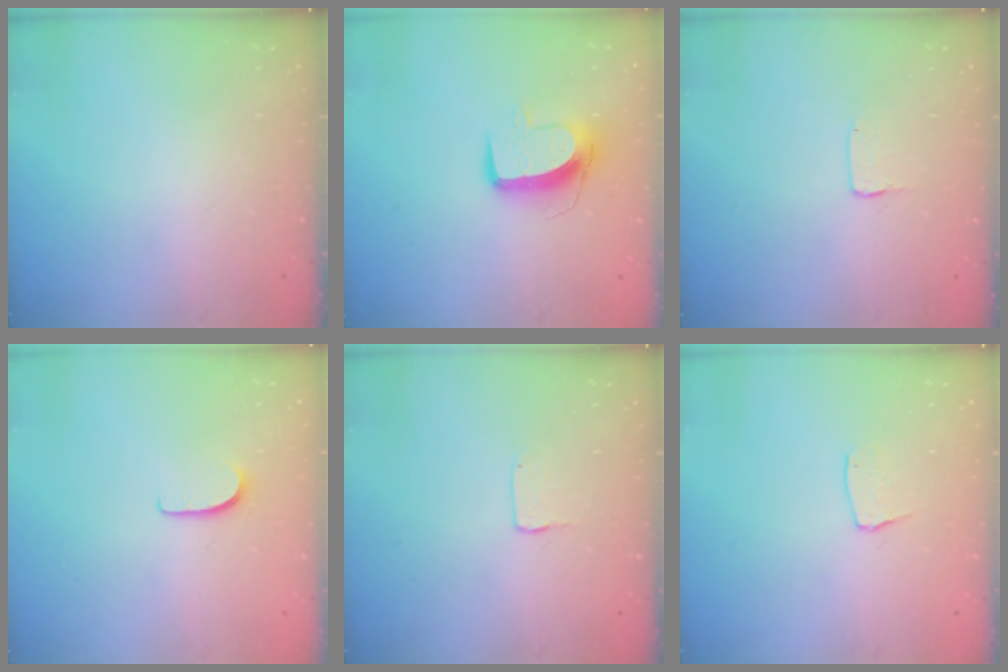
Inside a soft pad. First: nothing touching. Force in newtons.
{"total": 10.3, "press": 10.3, "slide": 0.5}
{"total": 1.0, "press": 1.0, "slide": 0.1}
{"total": 5.1, "press": 5.1, "slide": 0.5}
{"total": 1.0, "press": 1.0, "slide": 0.1}
{"total": 4.7, "press": 4.7, "slide": 0.3}